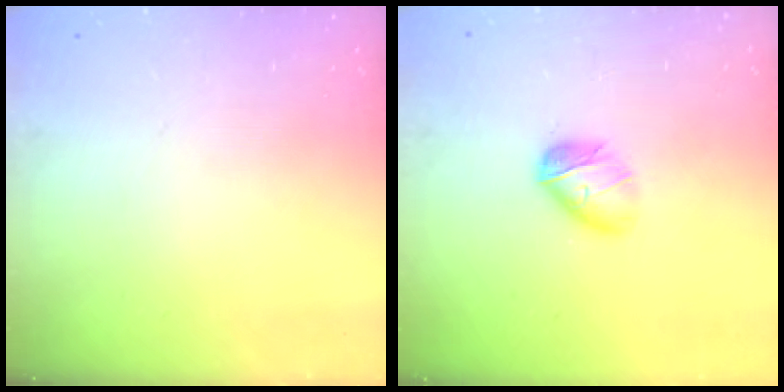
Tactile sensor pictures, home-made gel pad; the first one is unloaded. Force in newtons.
{"total": 7.2, "press": 7.1, "slide": 1.1}